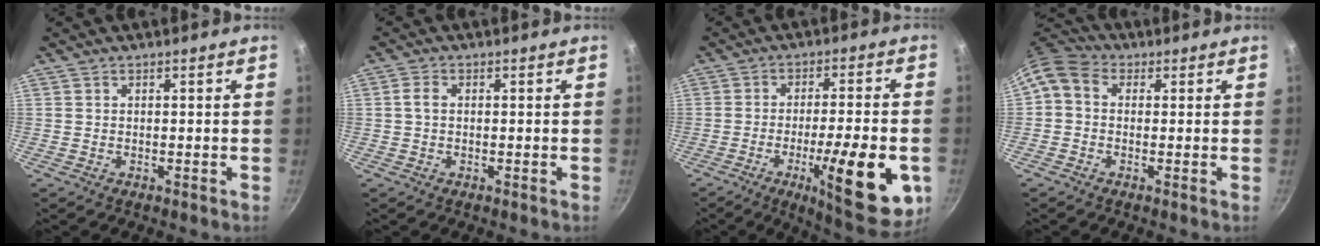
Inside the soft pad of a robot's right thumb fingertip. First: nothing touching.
{"total": 2.1, "force": [0.1, 1.4, 1.5], "torque": [-0.032, 0.008, 0.000]}
{"total": 18.2, "force": [-5.8, 4.5, 16.6], "torque": [-0.214, 0.012, -0.081]}
{"total": 6.0, "force": [0.4, 4.8, 3.6], "torque": [-0.074, 0.021, -0.012]}